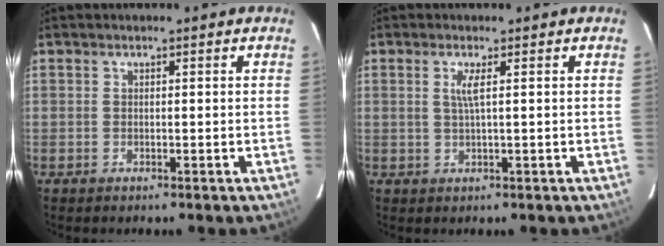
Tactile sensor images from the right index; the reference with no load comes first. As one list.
[{"total": 2.2, "force": [0.7, -0.4, 2.0], "torque": [-0.040, -0.002, 0.014]}]